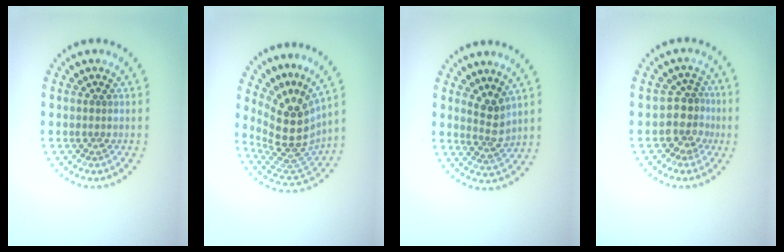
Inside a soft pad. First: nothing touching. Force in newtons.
{"total": 5.3, "press": 3.9, "slide": 3.6}
{"total": 2.6, "press": 2.0, "slide": 1.6}
{"total": 3.0, "press": 2.4, "slide": 1.8}